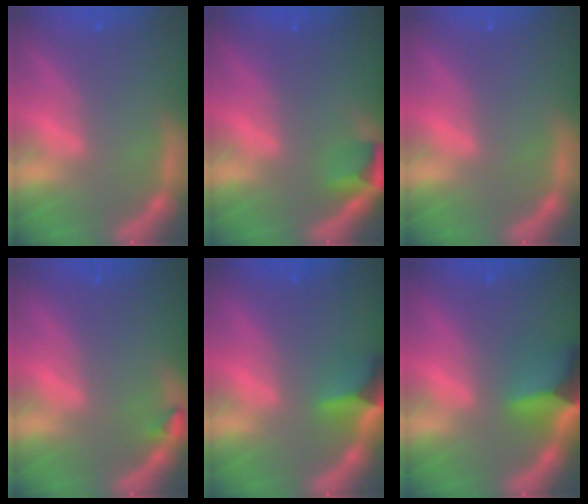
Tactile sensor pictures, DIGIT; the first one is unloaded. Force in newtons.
{"total": 2.9}
{"total": 0.0}
{"total": 0.9}
{"total": 4.5}
{"total": 6.4}